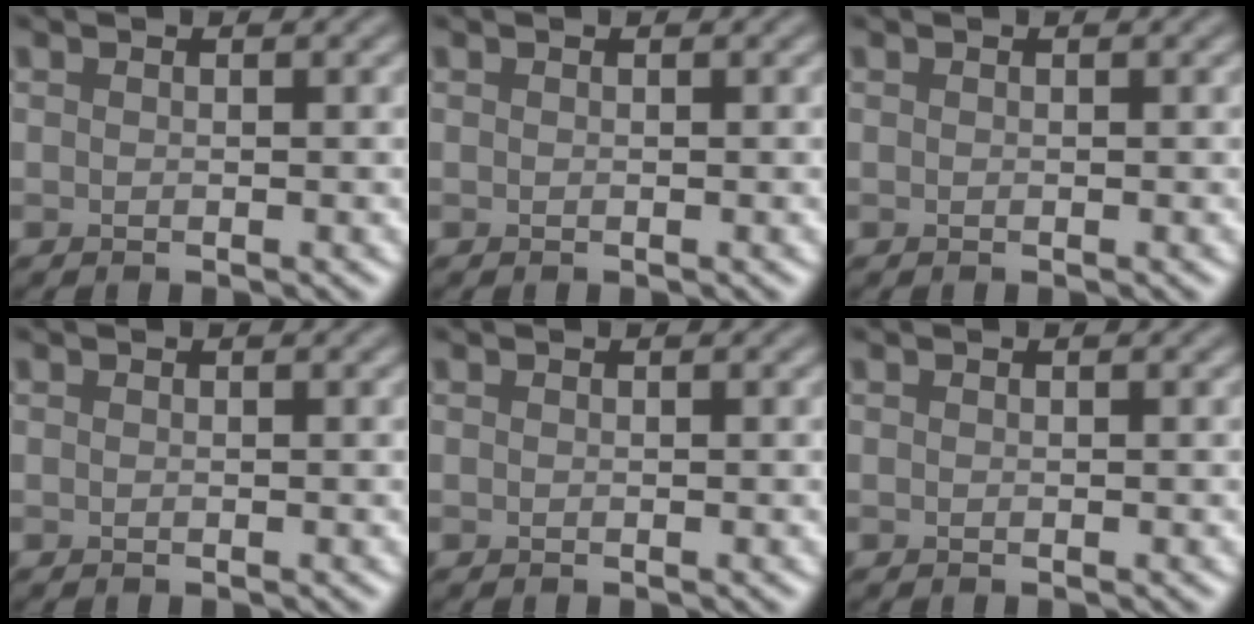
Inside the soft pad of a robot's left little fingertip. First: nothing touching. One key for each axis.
{"total": 0.0}
{"total": 0.0}
{"total": 0.0}
{"total": 0.0}
{"total": 0.0}